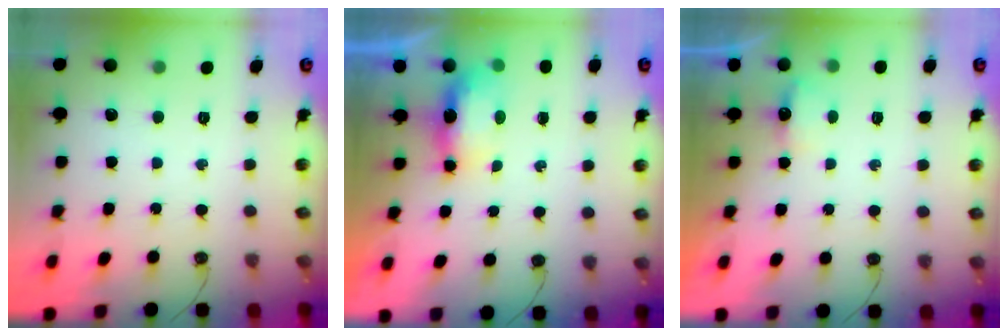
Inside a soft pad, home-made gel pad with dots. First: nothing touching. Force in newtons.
{"total": 8.1, "press": 6.6, "slide": 4.7}
{"total": 3.3, "press": 3.3, "slide": 0.4}